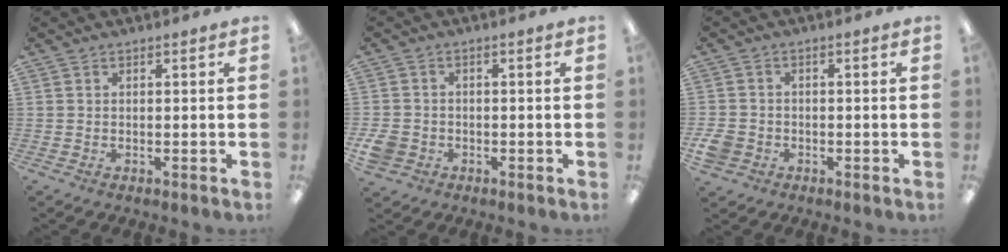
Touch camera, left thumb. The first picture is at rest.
{"total": 4.0, "force": [-1.6, 3.4, 1.5], "torque": [-0.035, 0.005, -0.030]}
{"total": 3.9, "force": [-1.6, 3.2, 1.4], "torque": [-0.035, 0.005, -0.032]}